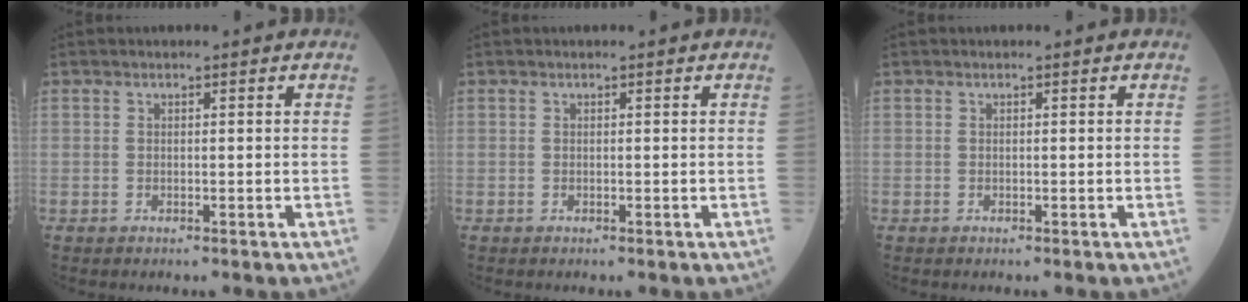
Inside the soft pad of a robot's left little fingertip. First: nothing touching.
{"total": 0.0}
{"total": 0.0}